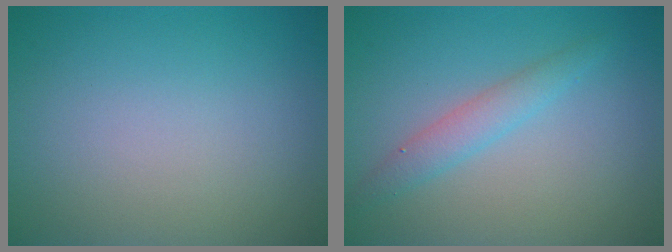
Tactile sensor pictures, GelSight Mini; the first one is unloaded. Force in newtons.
{"total": 2.2, "press": 2.2, "slide": 0.0}